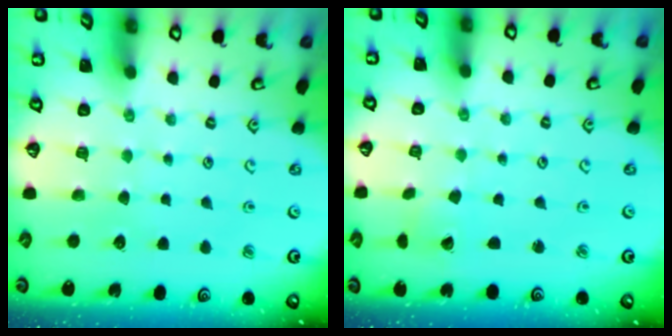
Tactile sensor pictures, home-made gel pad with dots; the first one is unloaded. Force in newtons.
{"total": 1.1, "press": 1.1, "slide": 0.1}